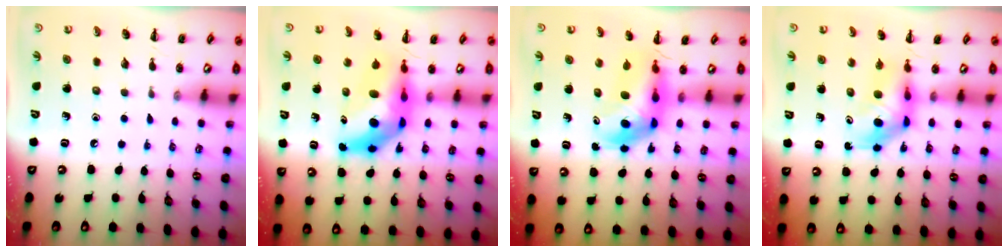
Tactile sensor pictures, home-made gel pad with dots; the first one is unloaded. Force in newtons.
{"total": 9.7, "press": 9.3, "slide": 2.8}
{"total": 6.2, "press": 5.9, "slide": 1.7}
{"total": 5.1, "press": 5.0, "slide": 0.6}